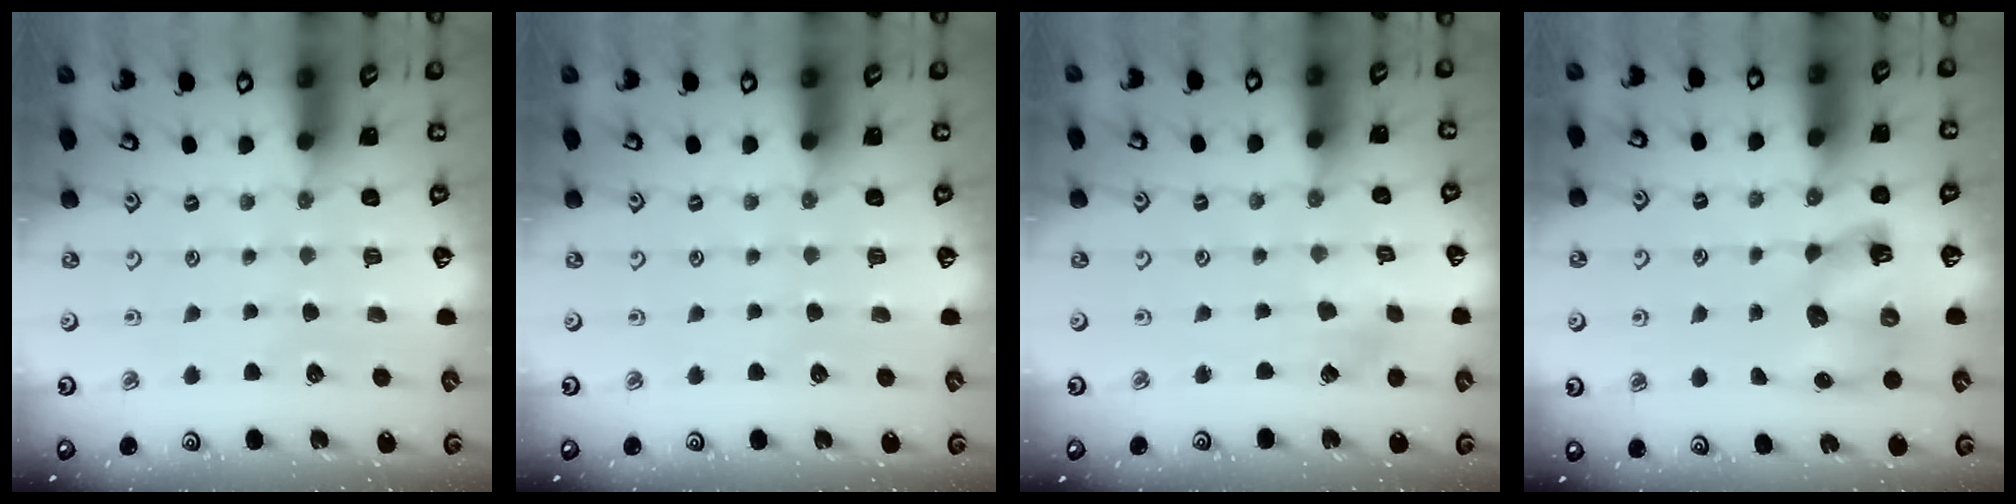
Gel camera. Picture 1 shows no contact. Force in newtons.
{"total": 0.0}
{"total": 1.8, "press": 1.8, "slide": 0.3}
{"total": 9.4, "press": 9.3, "slide": 1.4}